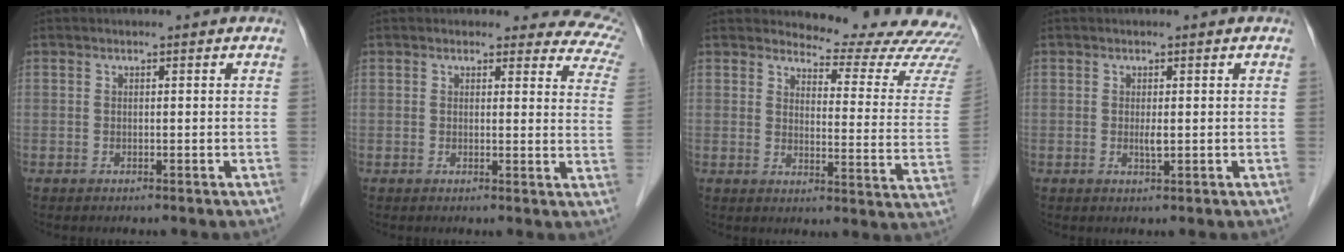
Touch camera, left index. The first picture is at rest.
{"total": 10.5, "force": [9.4, 4.0, 2.2], "torque": [0.024, -0.045, 0.055]}
{"total": 17.2, "force": [16.8, 2.0, 3.1], "torque": [-0.018, -0.124, 0.167]}
{"total": 1.3, "force": [-0.2, 0.2, 1.3], "torque": [-0.027, -0.008, -0.003]}